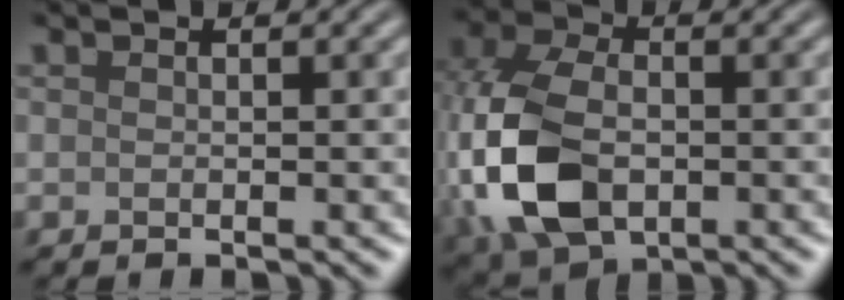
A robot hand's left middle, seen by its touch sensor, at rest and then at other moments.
{"total": 11.1, "force": [-2.1, 7.5, 7.9], "torque": [-0.213, -0.022, -0.044]}